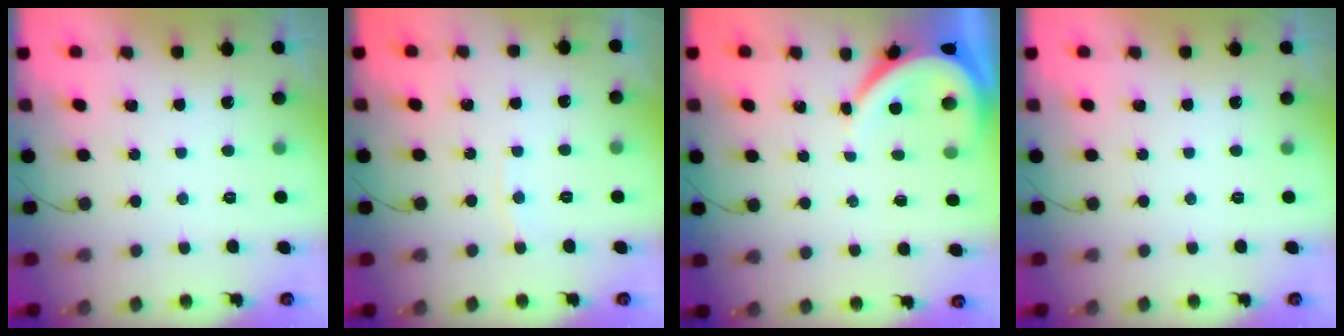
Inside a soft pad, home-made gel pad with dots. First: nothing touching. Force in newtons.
{"total": 2.2, "press": 2.2, "slide": 0.3}
{"total": 5.4, "press": 5.4, "slide": 0.7}
{"total": 0.0}